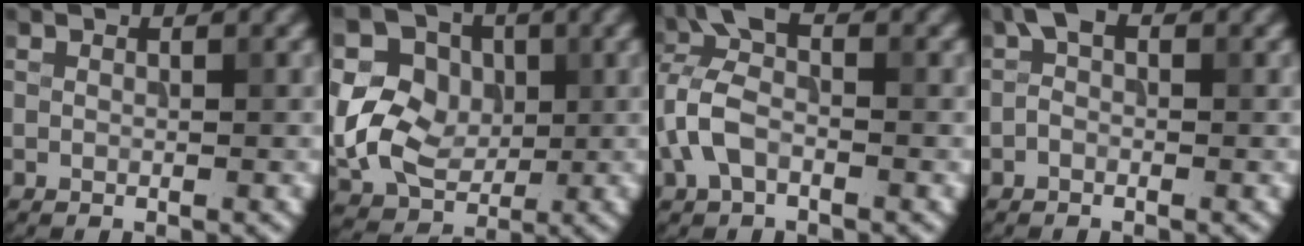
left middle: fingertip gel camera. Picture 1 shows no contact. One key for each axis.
{"total": 9.8, "fx": 0.4, "fy": 8.2, "fz": 5.4, "tx": -0.113, "ty": 0.005, "tz": -0.006}
{"total": 5.2, "fx": -0.9, "fy": 3.0, "fz": 4.2, "tx": -0.105, "ty": 0.019, "tz": -0.032}
{"total": 1.8, "fx": -0.1, "fy": 1.0, "fz": 1.4, "tx": -0.028, "ty": 0.009, "tz": -0.012}